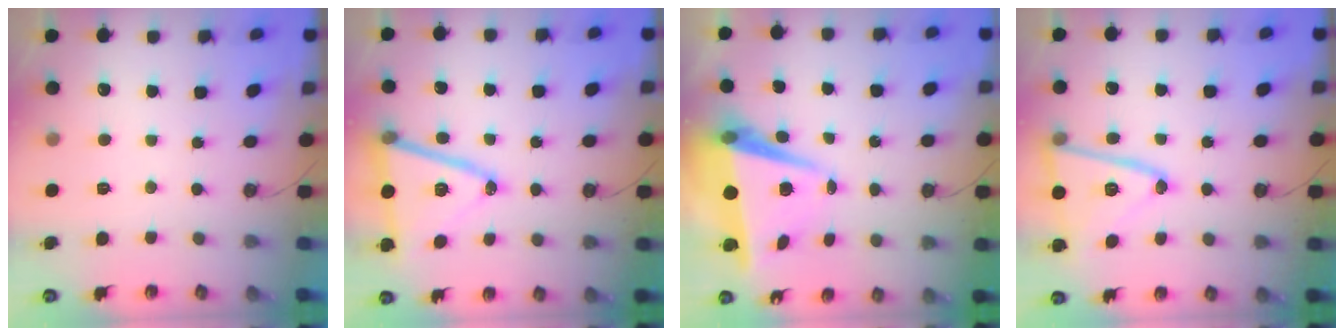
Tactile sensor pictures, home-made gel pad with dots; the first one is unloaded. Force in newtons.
{"total": 16.1, "press": 15.6, "slide": 3.9}
{"total": 8.7, "press": 8.3, "slide": 2.5}
{"total": 16.5, "press": 16.5, "slide": 1.4}